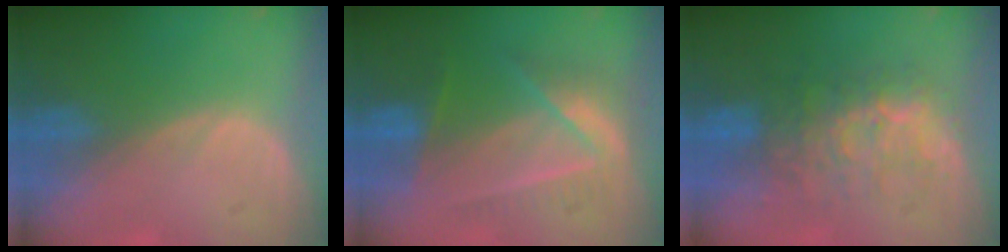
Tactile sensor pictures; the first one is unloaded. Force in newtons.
{"total": 6.8, "press": 6.7, "slide": 1.2}
{"total": 8.7, "press": 8.1, "slide": 3.1}